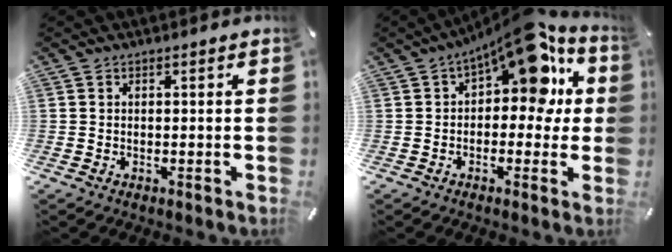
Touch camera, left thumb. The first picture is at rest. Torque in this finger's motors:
{"motor_torque": [2.49, 2.52, 0.45, -0.14, 0.18]}